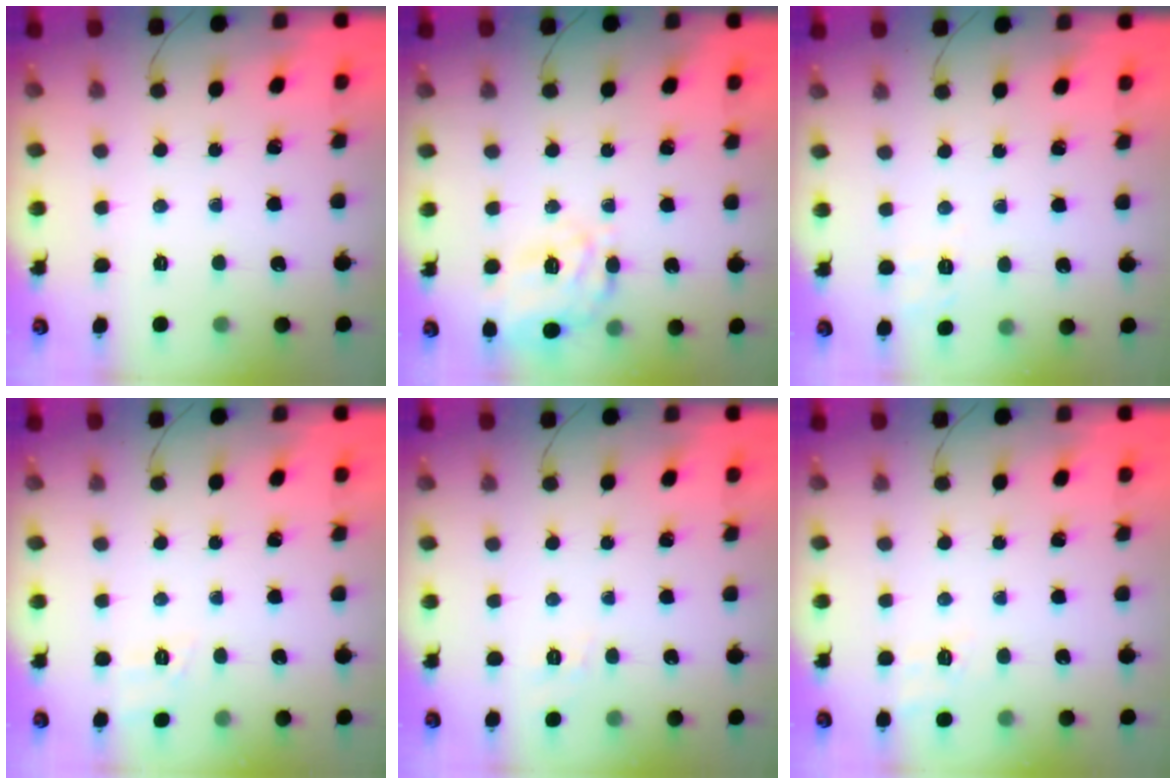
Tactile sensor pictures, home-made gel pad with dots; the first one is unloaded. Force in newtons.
{"total": 11.4, "press": 11.2, "slide": 1.9}
{"total": 1.9, "press": 0.2, "slide": 1.9}
{"total": 8.5, "press": 8.1, "slide": 2.3}
{"total": 1.8, "press": 1.2, "slide": 1.4}
{"total": 9.1, "press": 8.9, "slide": 1.9}